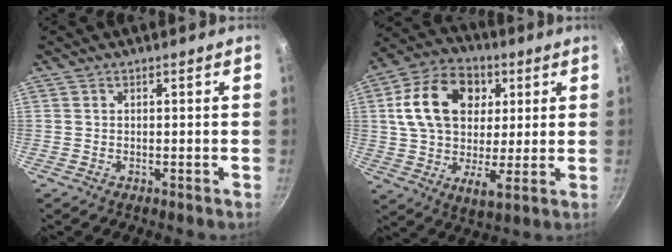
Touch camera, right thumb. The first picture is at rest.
{"total": 18.5, "force": [5.2, 12.7, 12.4], "torque": [-0.195, -0.002, 0.075]}